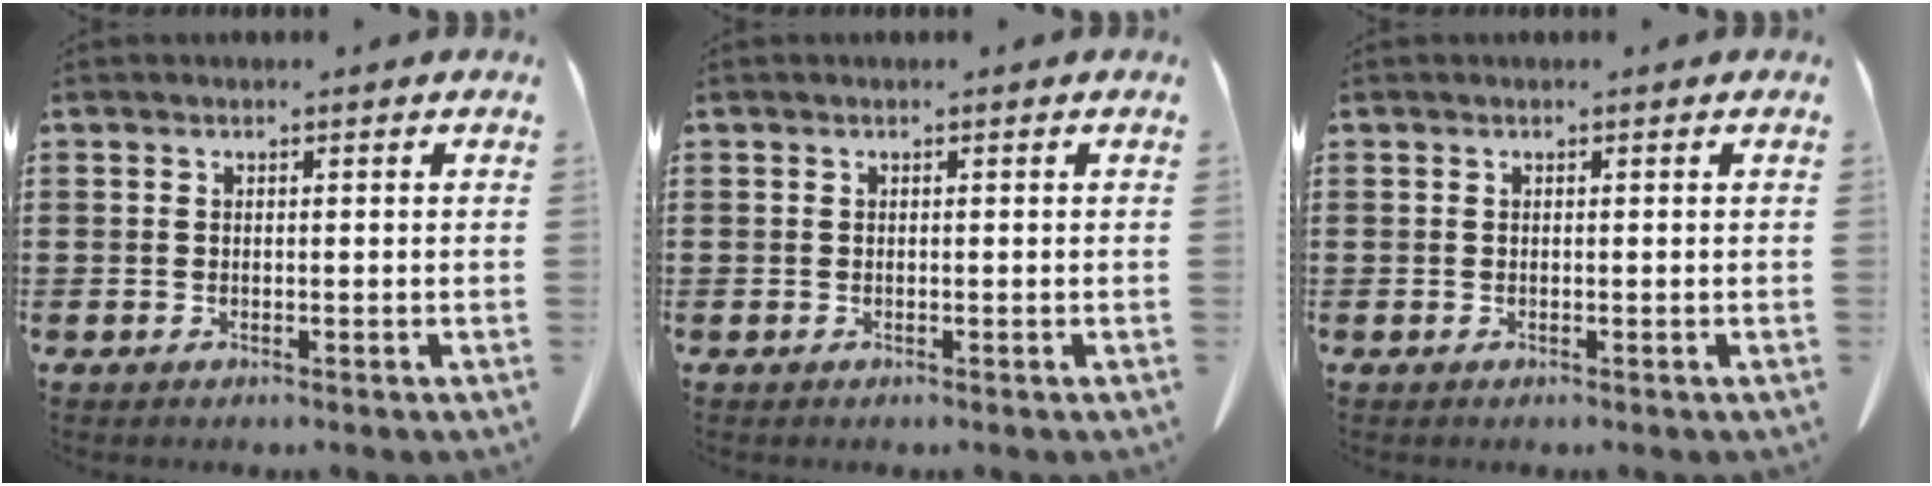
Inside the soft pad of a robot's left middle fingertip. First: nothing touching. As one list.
[{"total": 0.0}, {"total": 0.0}]